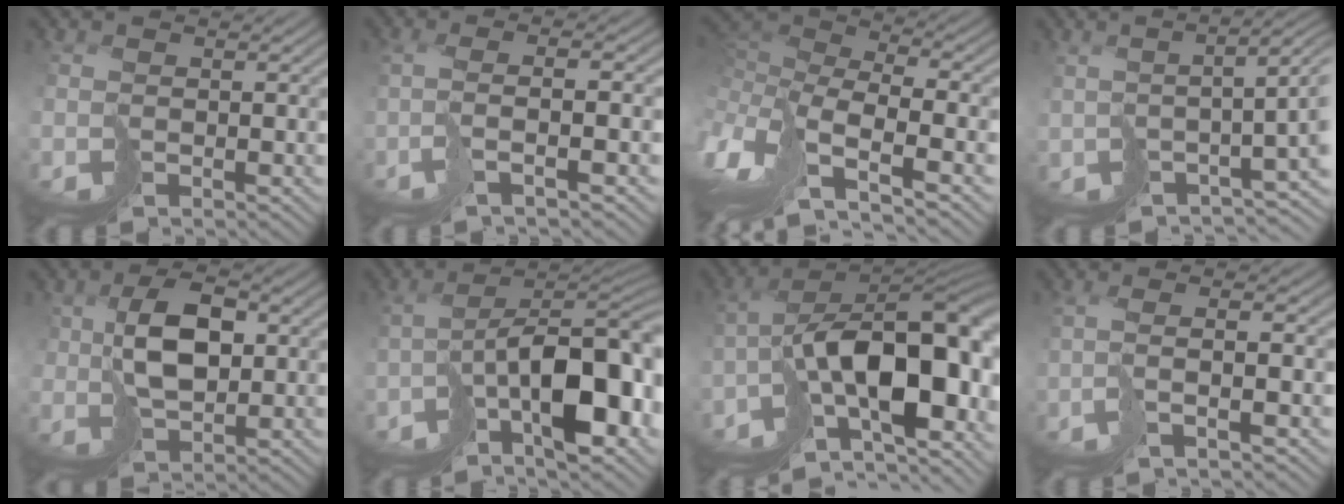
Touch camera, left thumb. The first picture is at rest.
{"total": 3.8, "force": [-0.3, -0.3, 3.8], "torque": [-0.058, 0.005, -0.009]}
{"total": 9.8, "force": [-2.9, 3.7, 8.6], "torque": [-0.241, -0.001, -0.042]}
{"total": 6.8, "force": [-1.8, 1.3, 6.4], "torque": [-0.102, -0.008, -0.018]}
{"total": 7.2, "force": [1.8, 4.2, 5.6], "torque": [-0.108, 0.012, 0.045]}
{"total": 12.1, "force": [-4.7, 4.9, 10.0], "torque": [-0.139, -0.001, -0.078]}
{"total": 16.9, "force": [-5.9, 7.7, 13.8], "torque": [-0.201, -0.006, -0.085]}
{"total": 3.2, "force": [-0.6, -0.4, 3.2], "torque": [-0.052, 0.006, -0.013]}